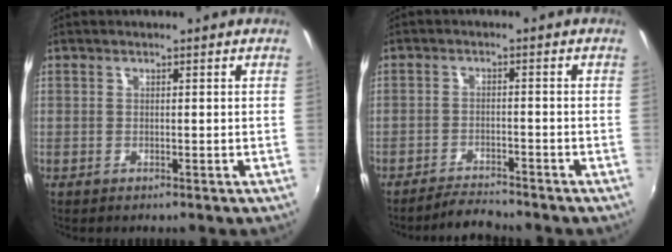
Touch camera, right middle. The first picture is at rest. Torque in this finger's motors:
{"motor_torque": [0.40, -0.31, 0.35, 0.14]}